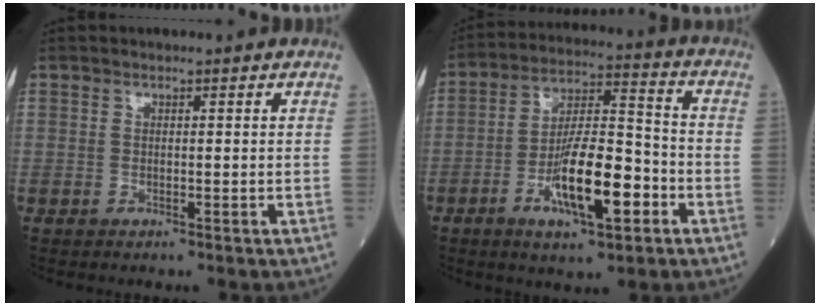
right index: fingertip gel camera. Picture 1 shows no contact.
{"total": 12.7, "force": [-4.8, 3.0, 11.4], "torque": [-0.208, 0.003, -0.079]}